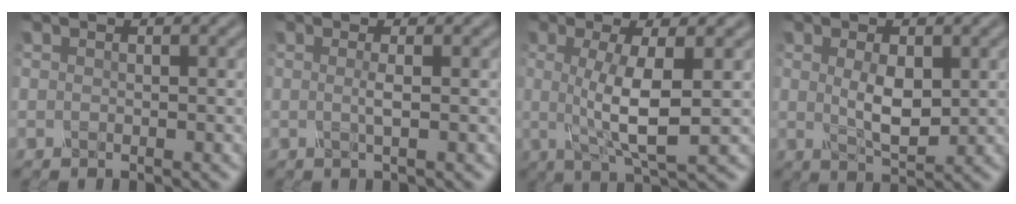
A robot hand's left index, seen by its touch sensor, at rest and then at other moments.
{"total": 1.3, "force": [0.0, 0.3, 1.3], "torque": [-0.023, 0.000, -0.004]}
{"total": 5.9, "force": [0.2, 1.3, 5.8], "torque": [-0.108, -0.004, 0.005]}
{"total": 3.6, "force": [0.5, 1.7, 3.2], "torque": [-0.065, -0.005, 0.015]}